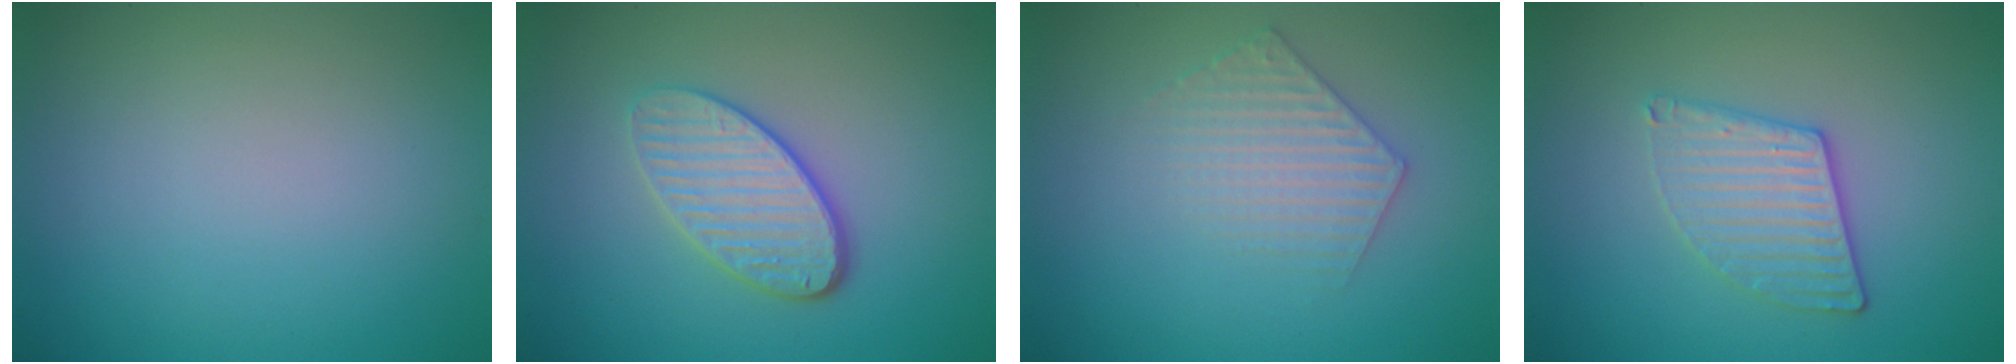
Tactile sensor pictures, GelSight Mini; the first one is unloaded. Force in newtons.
{"total": 4.0, "press": 3.3, "slide": 2.4}
{"total": 2.9, "press": 2.9, "slide": 0.5}
{"total": 3.3, "press": 3.1, "slide": 1.0}